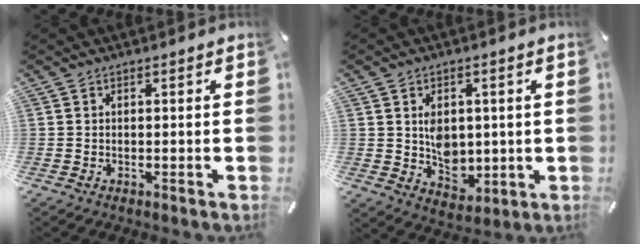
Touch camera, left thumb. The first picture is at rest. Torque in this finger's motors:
{"motor_torque": [1.02, 2.27, 0.81, -0.47, 0.35]}